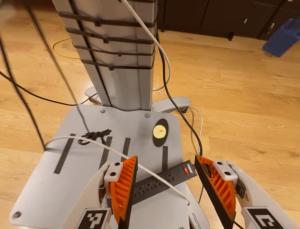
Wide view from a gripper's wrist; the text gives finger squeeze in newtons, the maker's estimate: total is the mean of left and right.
{"total": 0.0}